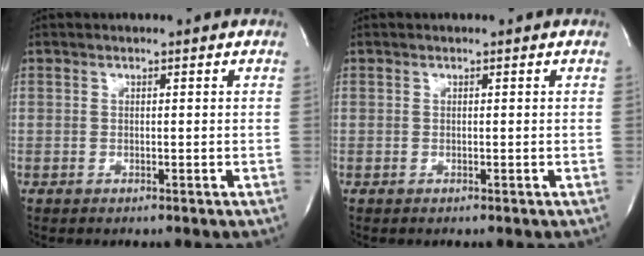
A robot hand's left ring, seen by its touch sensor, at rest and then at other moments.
{"total": 0.0}